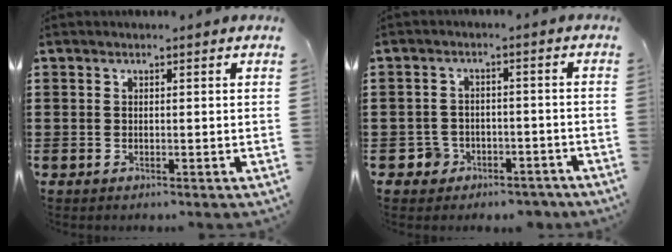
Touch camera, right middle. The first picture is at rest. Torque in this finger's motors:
{"motor_torque": [-0.05, -0.08, 0.11, 0.00]}